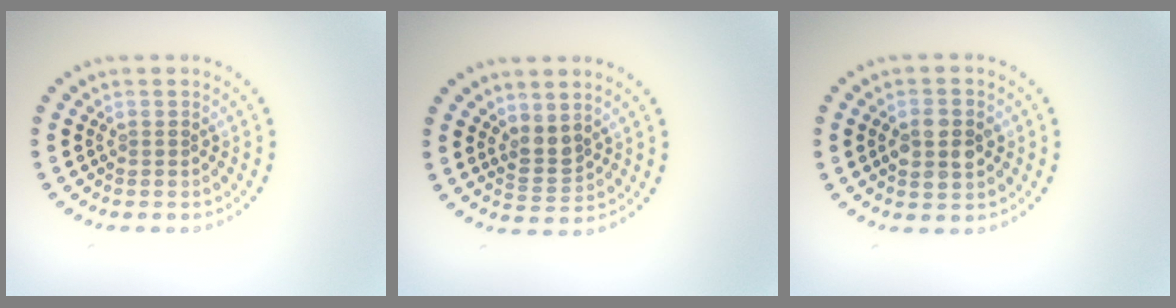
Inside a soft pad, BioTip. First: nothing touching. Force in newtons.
{"total": 2.1, "press": 1.7, "slide": 1.3}
{"total": 3.8, "press": 3.8, "slide": 0.1}